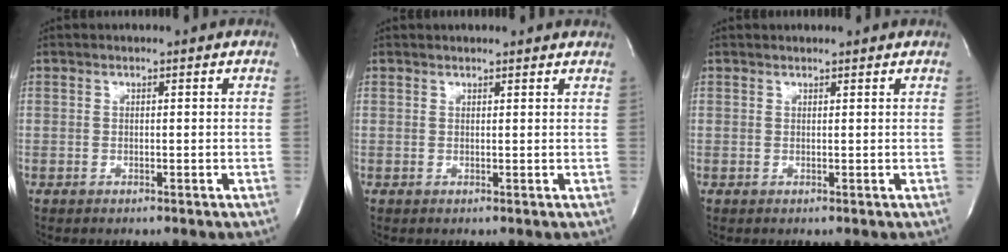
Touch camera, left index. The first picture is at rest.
{"total": 5.6, "force": [5.3, 1.1, 1.5], "torque": [-0.020, 0.021, 0.052]}
{"total": 2.5, "force": [2.4, 0.4, 0.4], "torque": [-0.011, 0.017, 0.027]}